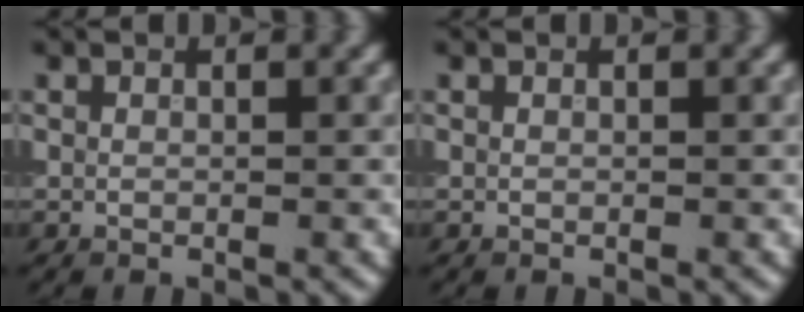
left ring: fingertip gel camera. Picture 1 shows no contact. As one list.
[{"total": 0.0}]